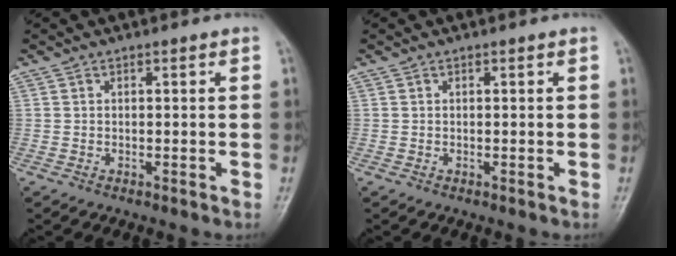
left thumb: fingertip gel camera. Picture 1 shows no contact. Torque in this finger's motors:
{"motor_torque": [0.00, 0.02, 0.00, 0.00, 0.00]}